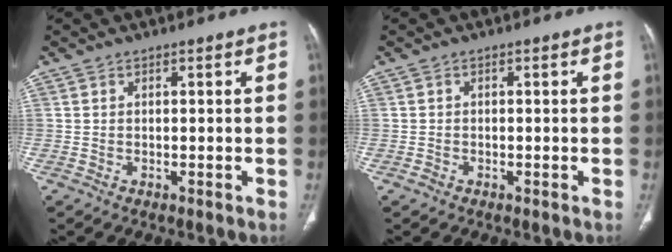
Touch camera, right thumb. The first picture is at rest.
{"total": 0.9, "force": [-0.5, 0.7, 0.2], "torque": [-0.002, 0.002, -0.012]}